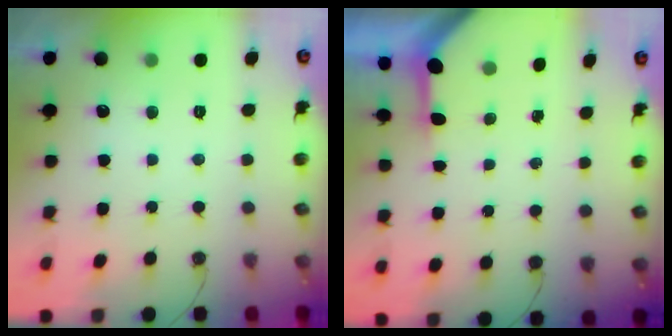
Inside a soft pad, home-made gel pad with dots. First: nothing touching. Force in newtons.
{"total": 3.1, "press": 3.1, "slide": 0.2}